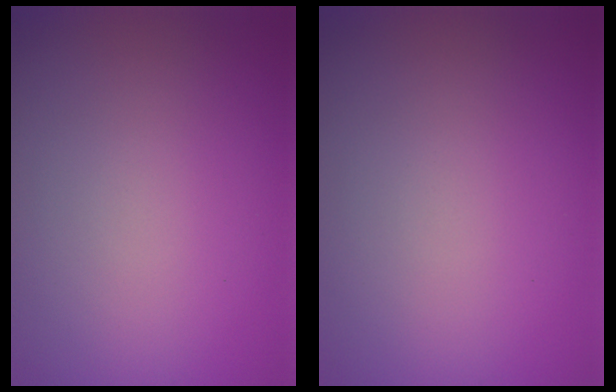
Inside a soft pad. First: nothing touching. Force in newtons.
{"total": 0.0}